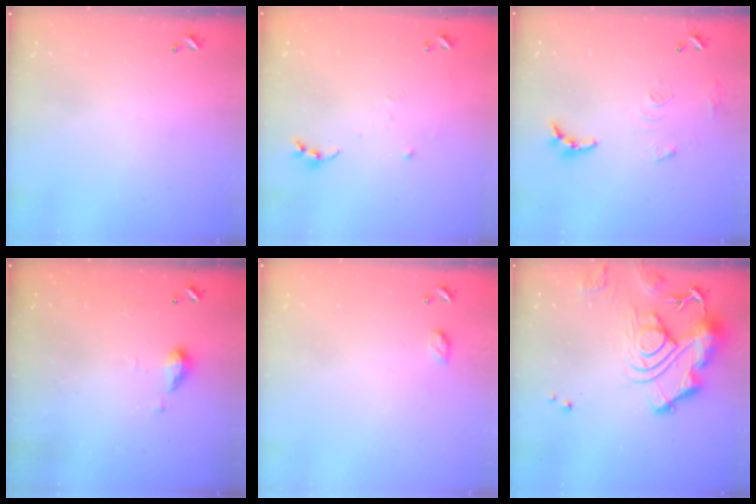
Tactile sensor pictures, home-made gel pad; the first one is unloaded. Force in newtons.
{"total": 6.1, "press": 6.1, "slide": 0.7}
{"total": 10.1, "press": 10.0, "slide": 0.8}
{"total": 3.8, "press": 3.7, "slide": 0.6}
{"total": 4.4, "press": 4.4, "slide": 0.6}
{"total": 16.2, "press": 16.1, "slide": 1.7}